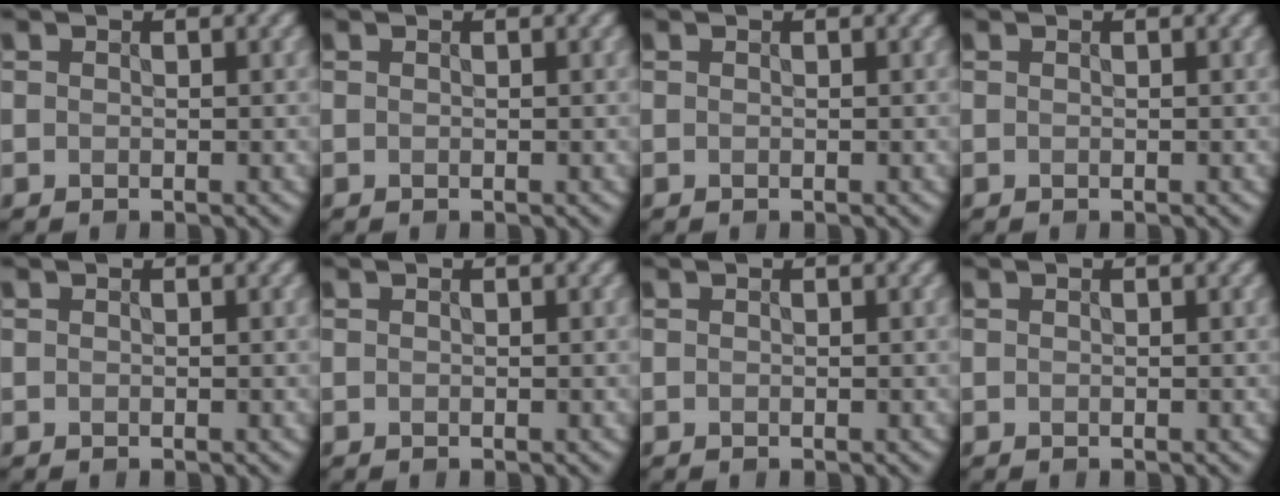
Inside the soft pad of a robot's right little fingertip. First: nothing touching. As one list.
[{"total": 0.0}, {"total": 0.0}, {"total": 0.0}, {"total": 0.0}, {"total": 0.0}, {"total": 0.0}, {"total": 0.0}]